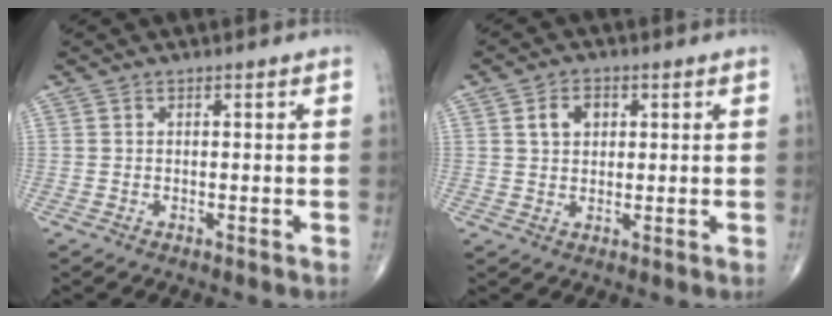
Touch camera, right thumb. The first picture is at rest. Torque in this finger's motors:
{"motor_torque": [0.03, 0.05, 0.19, 0.10, 0.03]}